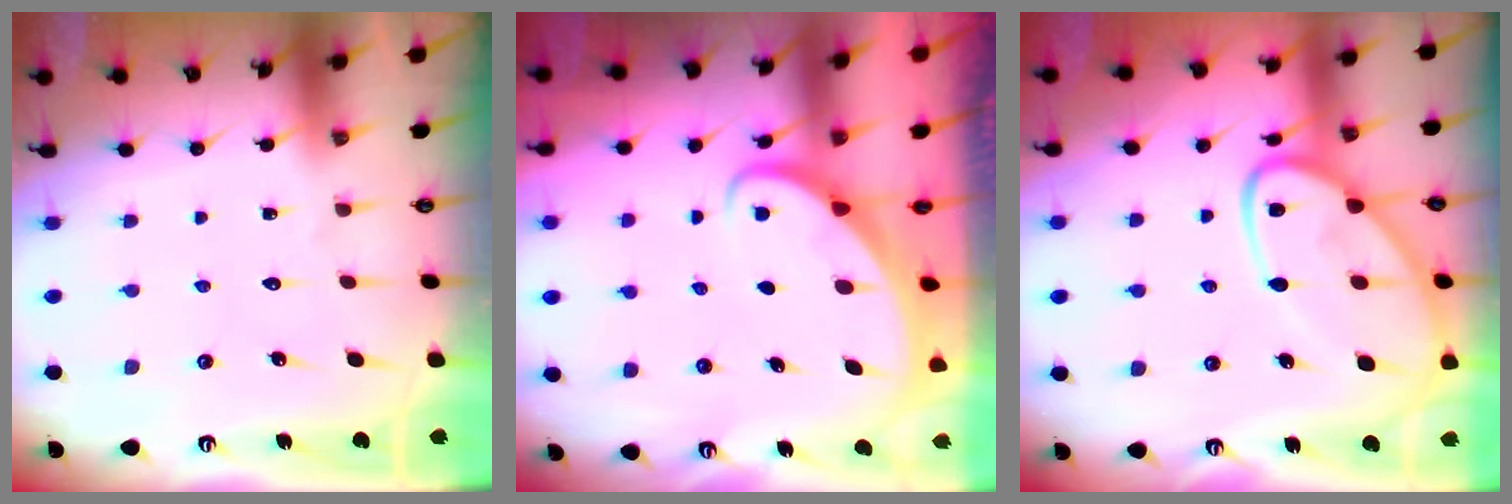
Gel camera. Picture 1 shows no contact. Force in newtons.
{"total": 2.2, "press": 2.2, "slide": 0.2}
{"total": 15.6, "press": 15.6, "slide": 1.3}